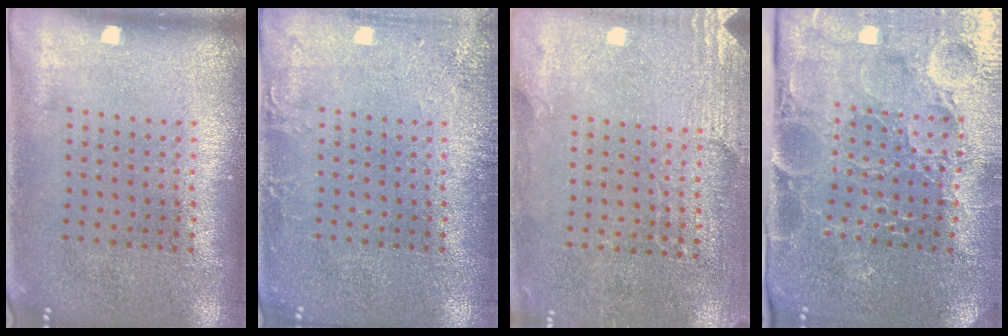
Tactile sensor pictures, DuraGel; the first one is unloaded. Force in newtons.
{"total": 1.9, "press": 1.9, "slide": 0.2}
{"total": 2.8, "press": 2.6, "slide": 1.0}
{"total": 3.8, "press": 3.8, "slide": 0.5}